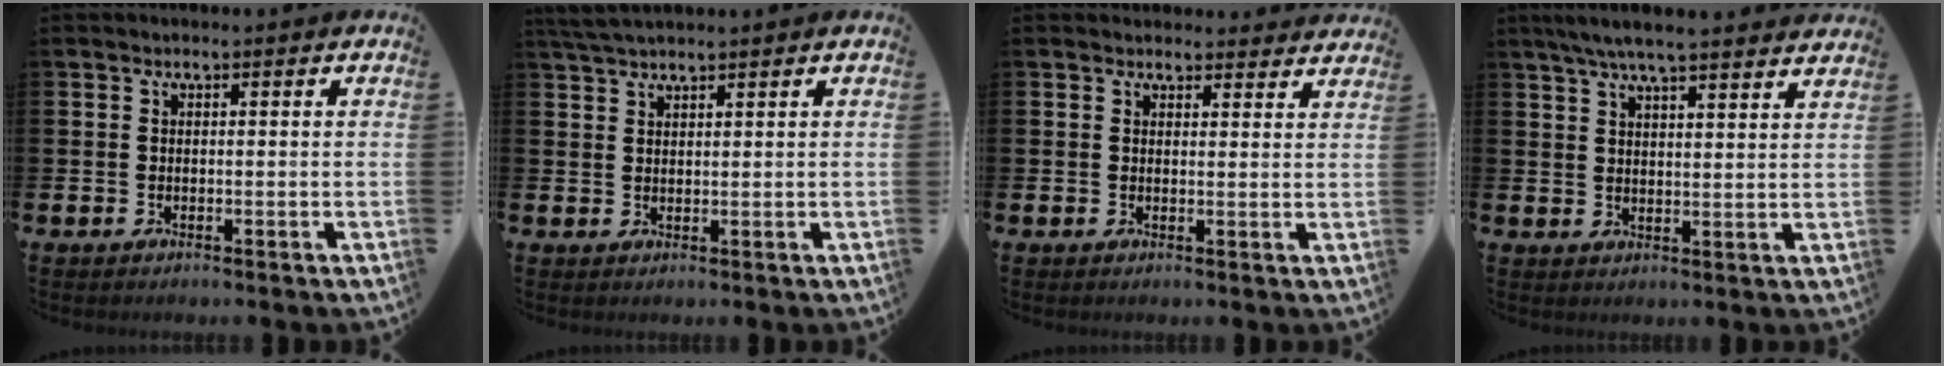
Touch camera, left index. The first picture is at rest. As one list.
[{"total": 3.1, "force": [2.8, 0.4, 1.2], "torque": [-0.034, -0.002, 0.055]}, {"total": 2.4, "force": [2.4, 0.6, -0.2], "torque": [0.009, -0.014, 0.042]}, {"total": 6.1, "force": [5.8, 0.2, 2.0], "torque": [-0.050, -0.023, 0.102]}]